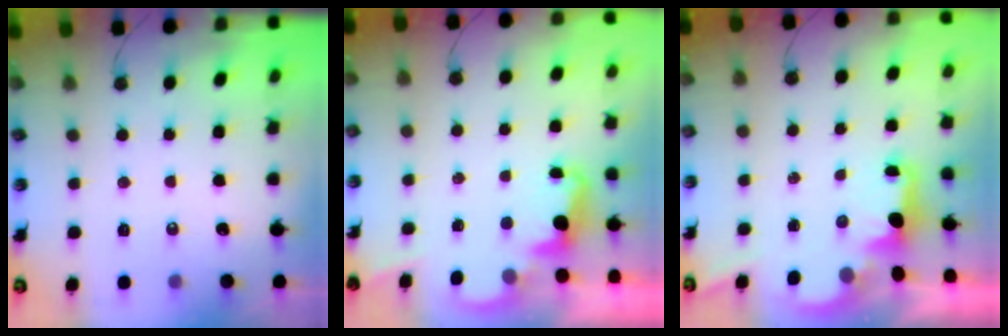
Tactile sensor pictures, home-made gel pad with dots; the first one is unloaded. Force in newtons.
{"total": 2.3, "press": 2.3, "slide": 0.5}
{"total": 1.9, "press": 1.7, "slide": 0.7}